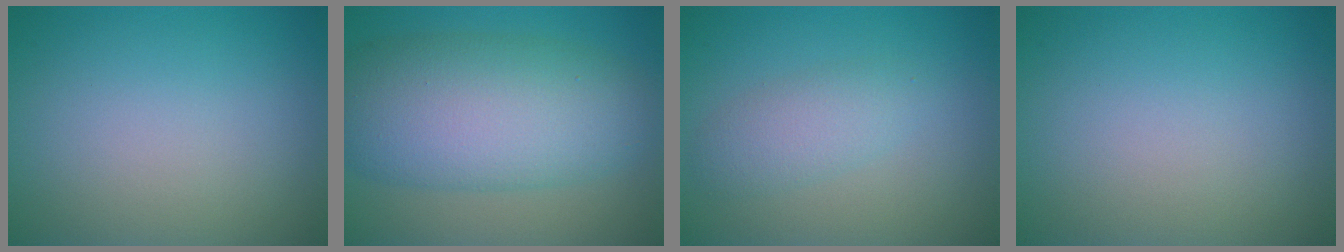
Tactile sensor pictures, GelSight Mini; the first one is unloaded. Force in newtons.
{"total": 10.2, "press": 10.2, "slide": 0.1}
{"total": 2.5, "press": 2.5, "slide": 0.2}
{"total": 0.0}